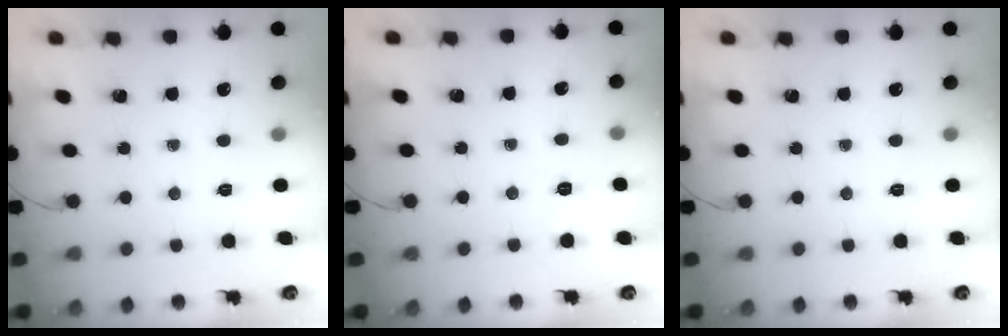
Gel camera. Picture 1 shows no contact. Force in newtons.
{"total": 3.8, "press": 3.2, "slide": 2.2}
{"total": 0.0}